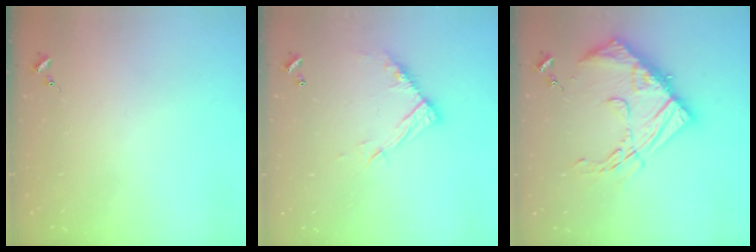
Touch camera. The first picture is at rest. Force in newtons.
{"total": 11.4, "press": 11.4, "slide": 0.7}
{"total": 18.8, "press": 18.7, "slide": 1.2}